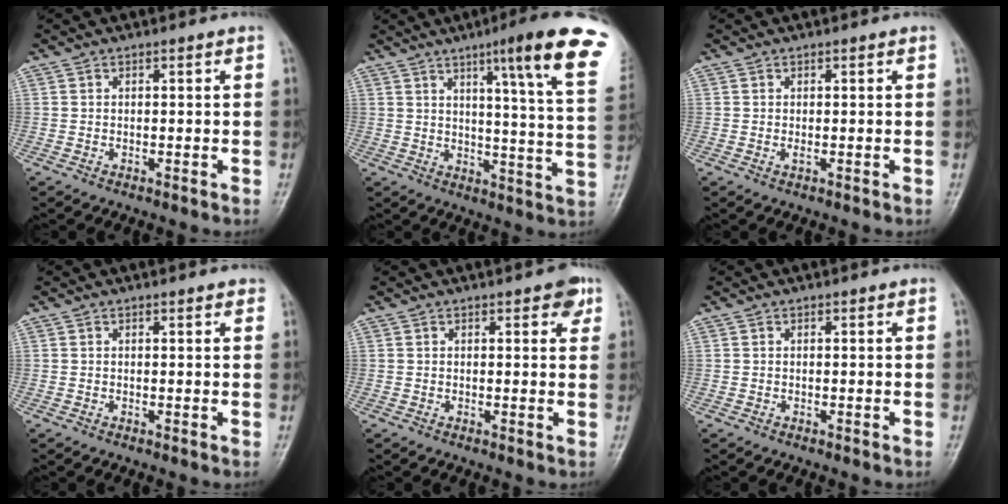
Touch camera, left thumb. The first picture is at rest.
{"total": 19.4, "force": [10.6, 1.3, 16.2], "torque": [-0.197, -0.042, 0.129]}
{"total": 1.0, "force": [0.1, 0.3, 0.9], "torque": [-0.016, 0.004, 0.005]}
{"total": 1.0, "force": [0.7, 0.3, 0.6], "torque": [-0.006, 0.000, 0.007]}
{"total": 3.2, "force": [1.7, 1.4, 2.3], "torque": [-0.014, -0.003, 0.016]}
{"total": 0.0}